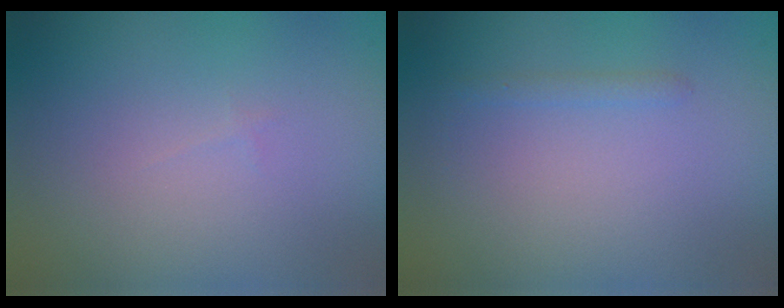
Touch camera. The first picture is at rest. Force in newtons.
{"total": 0.7, "press": 0.7, "slide": 0.0}